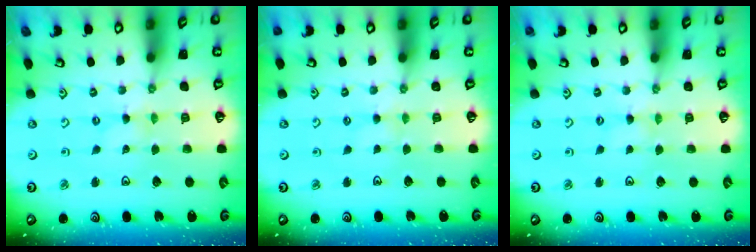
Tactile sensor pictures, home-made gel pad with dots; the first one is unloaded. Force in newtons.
{"total": 1.5, "press": 1.4, "slide": 0.4}
{"total": 1.1, "press": 1.1, "slide": 0.2}